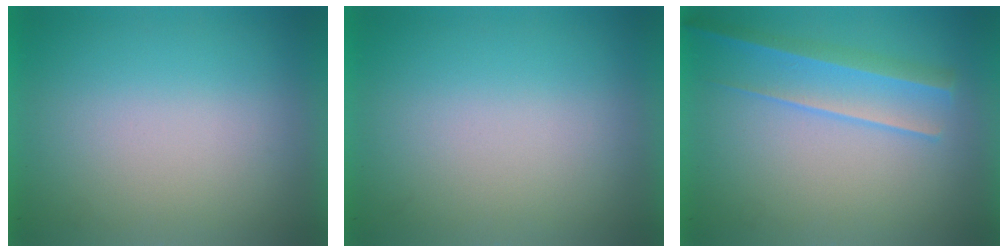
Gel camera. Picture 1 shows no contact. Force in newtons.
{"total": 0.0}
{"total": 2.2}